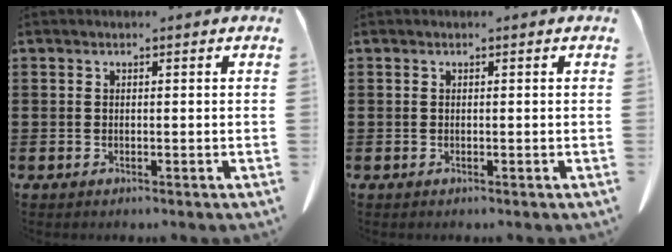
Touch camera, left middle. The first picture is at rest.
{"total": 0.0}